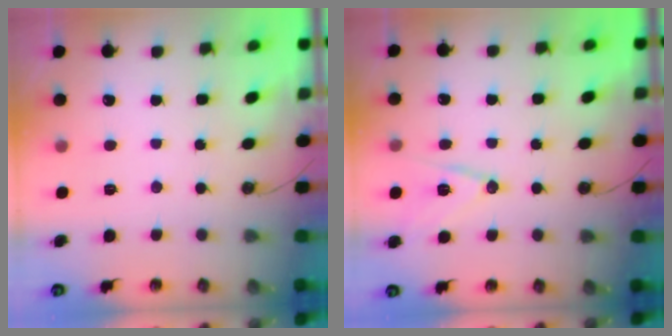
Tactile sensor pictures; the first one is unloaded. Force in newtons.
{"total": 10.8, "press": 10.3, "slide": 3.3}